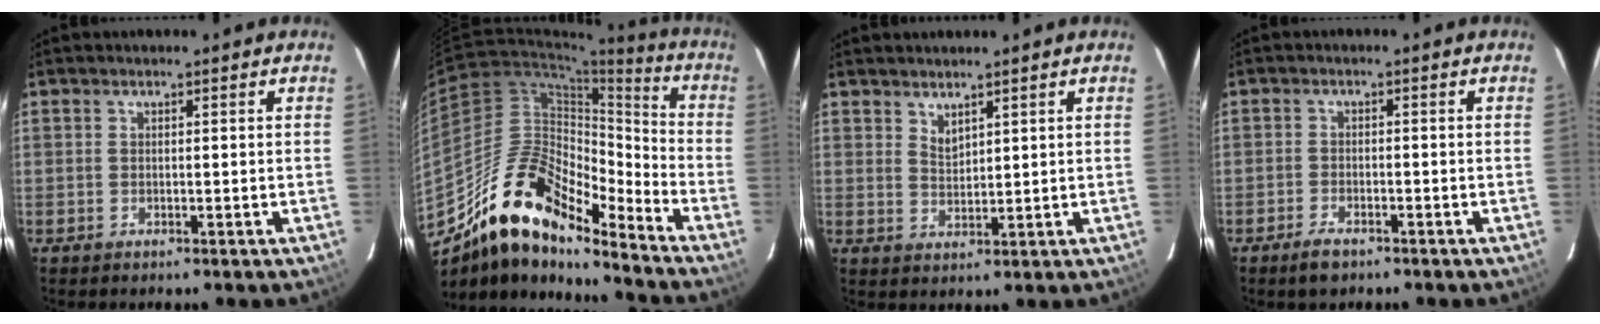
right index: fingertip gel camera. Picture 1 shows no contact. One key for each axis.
{"total": 18.9, "fx": -15.1, "fy": 6.3, "fz": 9.5, "tx": -0.165, "ty": 0.009, "tz": -0.281}
{"total": 2.6, "fx": 2.2, "fy": 0.9, "fz": 1.1, "tx": -0.017, "ty": 0.000, "tz": 0.041}
{"total": 3.5, "fx": -2.6, "fy": 1.4, "fz": 1.8, "tx": -0.049, "ty": -0.004, "tz": -0.049}